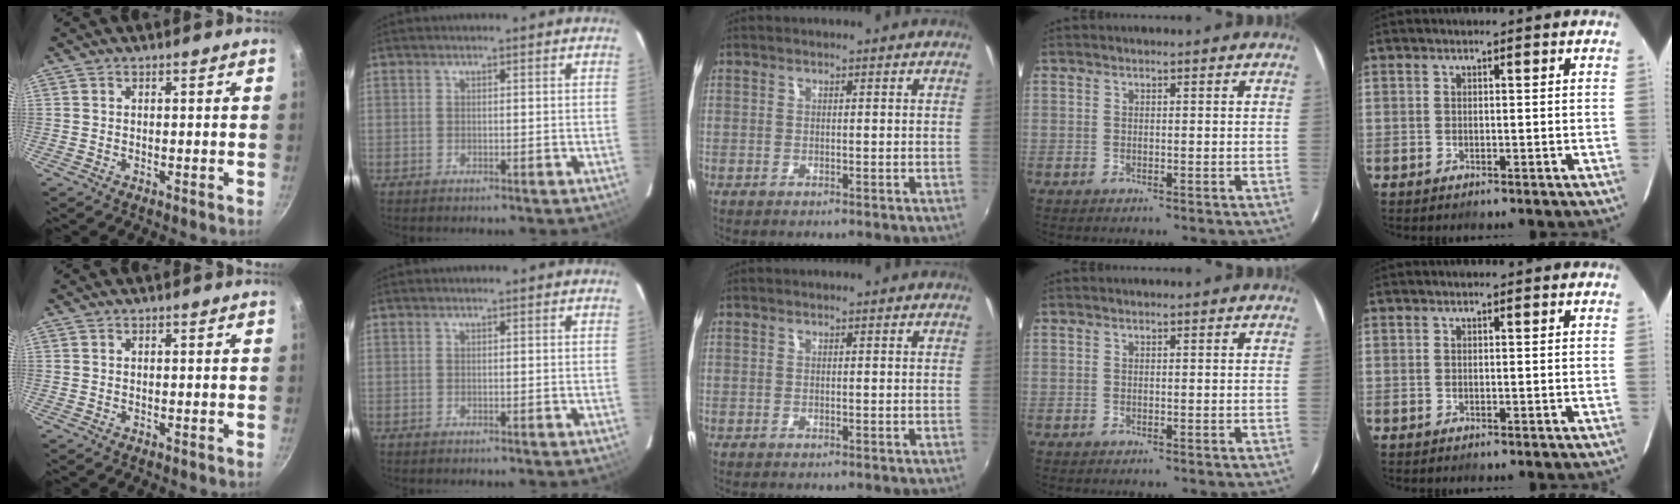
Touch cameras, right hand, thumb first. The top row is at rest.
{}